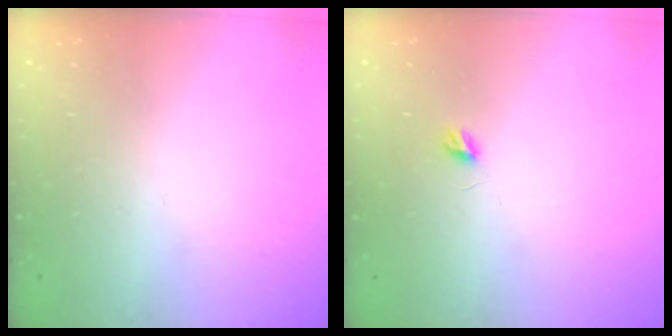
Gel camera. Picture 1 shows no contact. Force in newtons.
{"total": 3.7, "press": 3.7, "slide": 0.3}